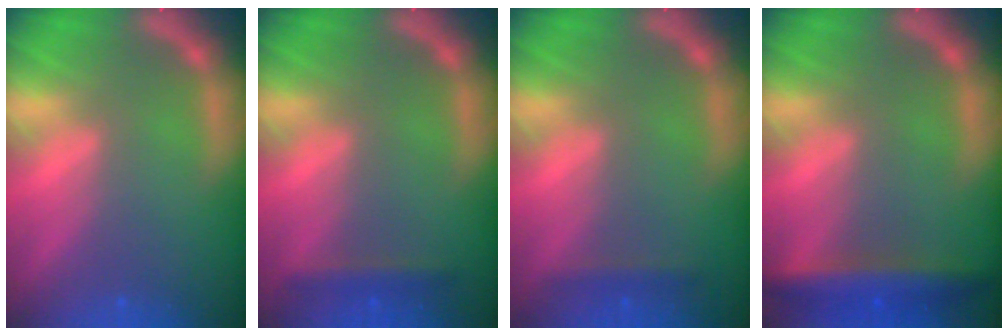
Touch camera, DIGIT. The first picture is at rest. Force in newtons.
{"total": 1.9}
{"total": 1.4}
{"total": 5.0}